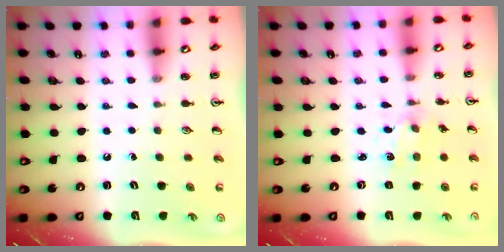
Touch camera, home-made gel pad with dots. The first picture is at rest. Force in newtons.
{"total": 1.3, "press": 1.3, "slide": 0.3}